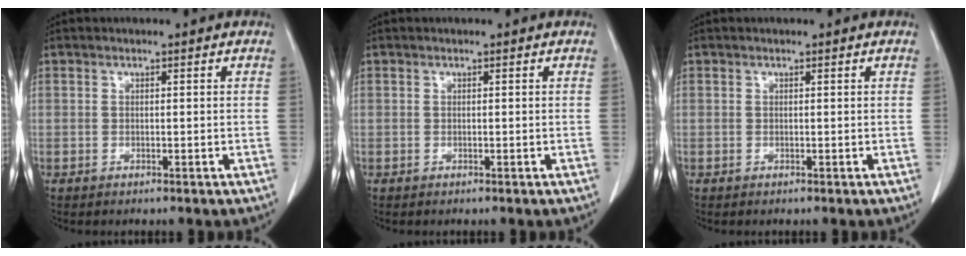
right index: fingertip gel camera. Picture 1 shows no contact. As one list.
[{"total": 0.0}, {"total": 0.0}]